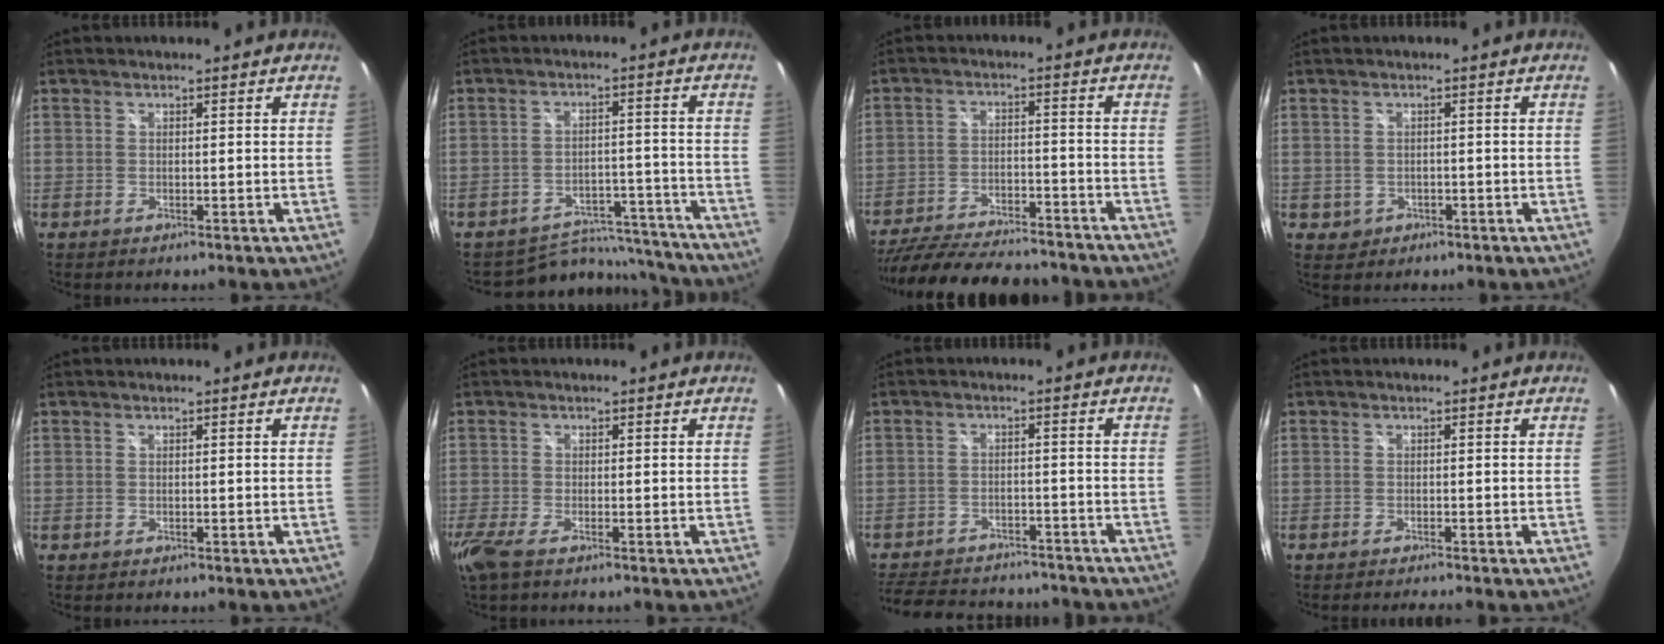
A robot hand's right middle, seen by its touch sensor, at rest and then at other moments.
{"total": 12.4, "force": [-11.6, 4.0, 1.0], "torque": [-0.021, 0.030, -0.152]}
{"total": 21.9, "force": [-18.8, 4.8, 10.2], "torque": [-0.201, -0.033, -0.281]}
{"total": 2.4, "force": [-0.5, 2.2, 0.8], "torque": [-0.020, 0.001, 0.001]}
{"total": 0.0}
{"total": 3.7, "force": [-2.5, 0.7, 2.7], "torque": [-0.066, -0.014, -0.051]}
{"total": 18.5, "force": [-15.4, 7.5, 6.9], "torque": [-0.160, 0.020, -0.207]}
{"total": 1.9, "force": [-1.8, -0.2, 0.6], "torque": [-0.013, -0.014, -0.031]}